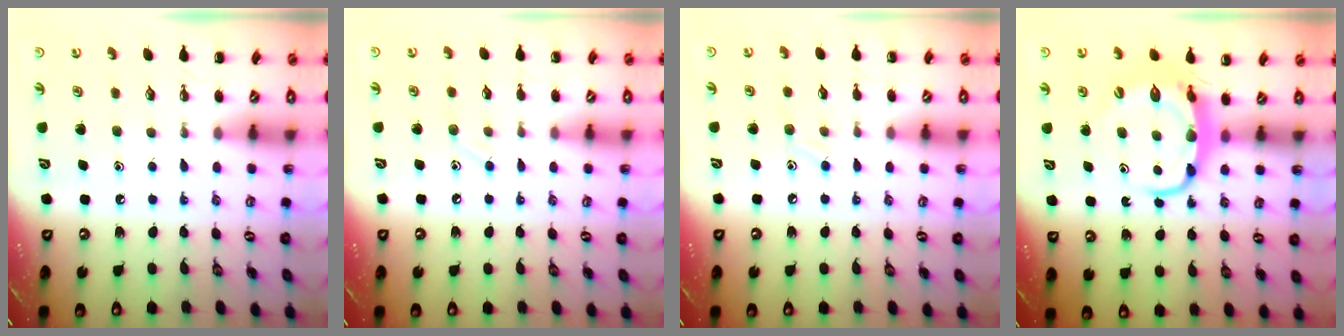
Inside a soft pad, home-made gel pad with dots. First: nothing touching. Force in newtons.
{"total": 5.2, "press": 5.0, "slide": 1.6}
{"total": 6.2, "press": 5.9, "slide": 1.8}
{"total": 7.7, "press": 7.6, "slide": 1.2}